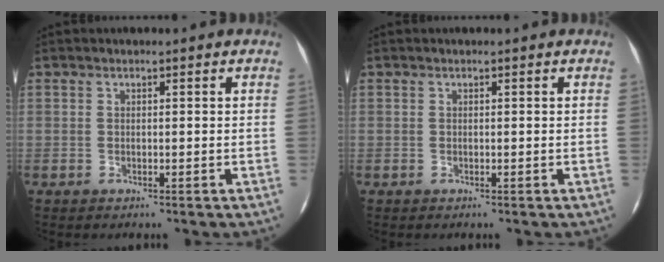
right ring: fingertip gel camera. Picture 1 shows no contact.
{"total": 0.0}